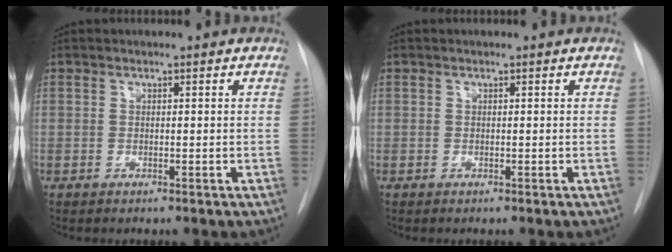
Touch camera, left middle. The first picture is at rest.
{"total": 0.0}